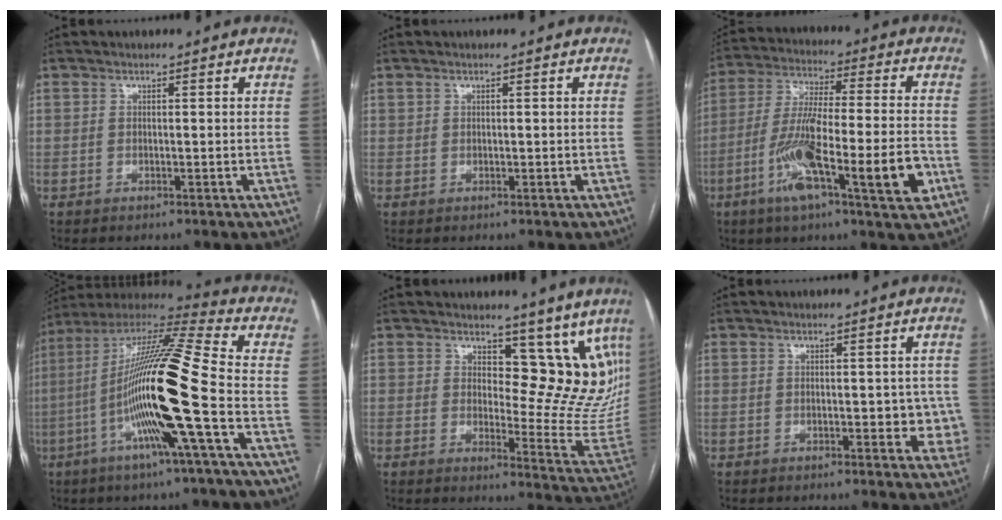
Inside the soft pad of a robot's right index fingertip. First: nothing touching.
{"total": 0.6, "force": [0.4, 0.4, 0.3], "torque": [0.000, 0.002, 0.008]}
{"total": 17.0, "force": [-6.3, 1.7, 15.7], "torque": [-0.266, -0.007, -0.106]}
{"total": 20.4, "force": [-5.0, -0.5, 19.8], "torque": [-0.385, -0.010, -0.109]}
{"total": 12.8, "force": [9.2, 5.9, 6.6], "torque": [-0.053, -0.029, 0.101]}
{"total": 3.9, "force": [-0.3, 2.3, 3.2], "torque": [-0.020, 0.016, 0.001]}